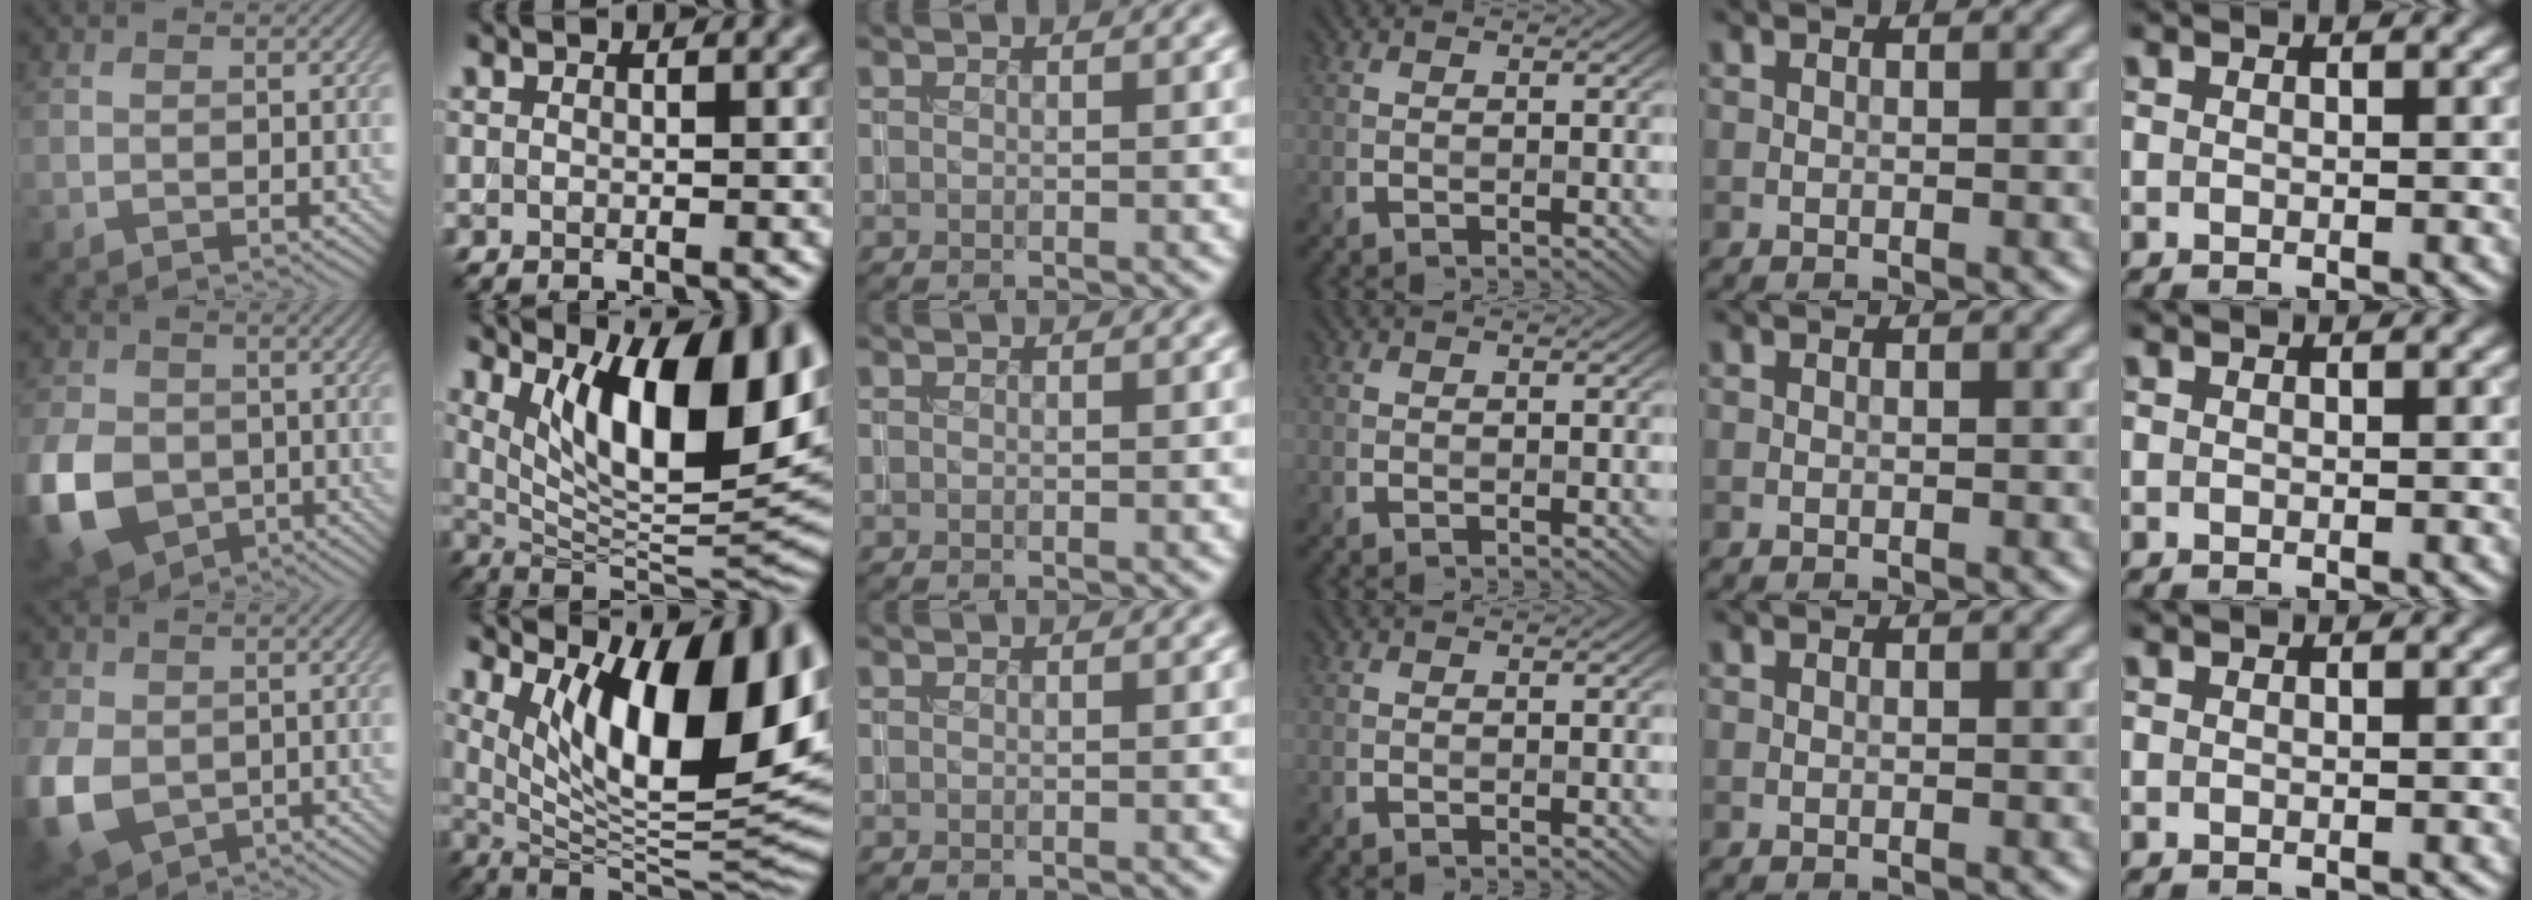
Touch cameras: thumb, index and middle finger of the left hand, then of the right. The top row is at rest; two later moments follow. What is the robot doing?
{"motion": "insert", "object": "coin"}